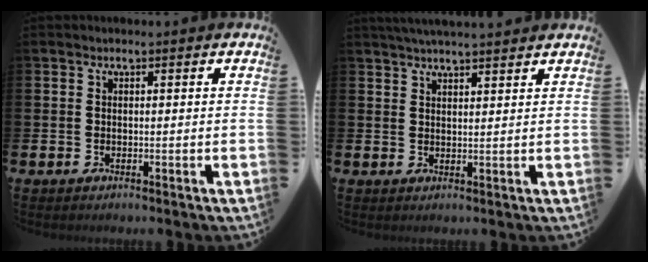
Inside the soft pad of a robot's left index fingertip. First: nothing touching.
{"total": 3.3, "force": [3.2, -0.1, 0.7], "torque": [-0.017, -0.010, 0.058]}